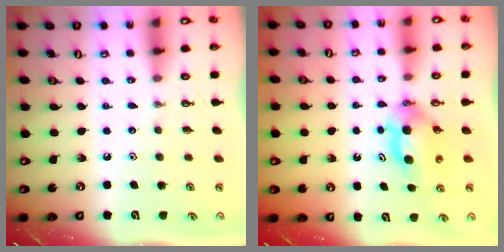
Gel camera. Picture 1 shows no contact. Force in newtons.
{"total": 5.9, "press": 5.6, "slide": 1.9}